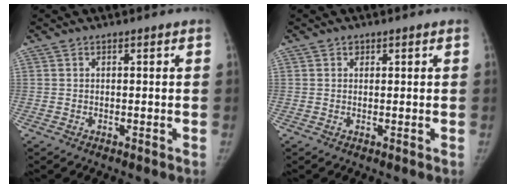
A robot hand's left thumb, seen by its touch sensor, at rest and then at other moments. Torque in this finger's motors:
{"motor_torque": [0.17, 0.10, 0.40, -0.48, 0.01]}